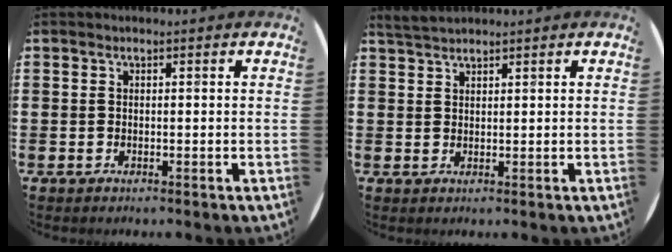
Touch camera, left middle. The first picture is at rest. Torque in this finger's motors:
{"motor_torque": [0.26, -0.23, 0.00, 0.01]}